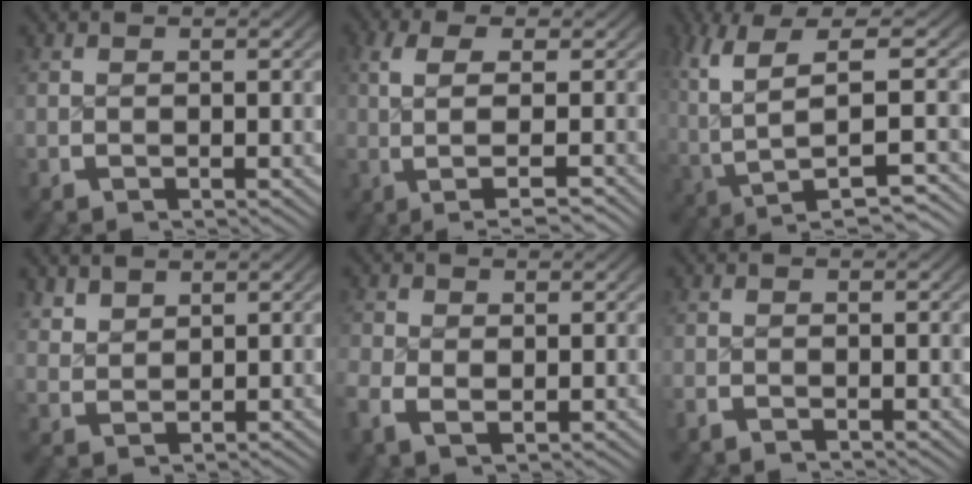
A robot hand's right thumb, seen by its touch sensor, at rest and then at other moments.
{"total": 6.1, "force": [-0.3, 2.2, 5.7], "torque": [-0.100, 0.001, -0.001]}
{"total": 9.5, "force": [-0.1, 4.5, 8.4], "torque": [-0.173, -0.025, 0.021]}
{"total": 2.0, "force": [1.8, 0.7, 0.4], "torque": [-0.006, 0.000, 0.045]}
{"total": 2.3, "force": [-0.4, 1.8, 1.3], "torque": [-0.036, -0.012, 0.000]}
{"total": 1.0, "force": [-0.9, 0.3, 0.0], "torque": [0.003, -0.003, -0.022]}